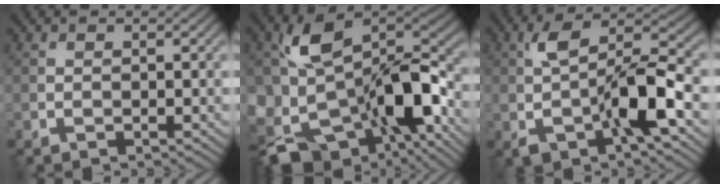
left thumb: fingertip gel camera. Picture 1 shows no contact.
{"total": 15.8, "force": [-4.6, 9.9, 11.3], "torque": [-0.210, -0.012, -0.082]}
{"total": 9.9, "force": [-2.2, 4.4, 8.6], "torque": [-0.166, 0.013, -0.044]}